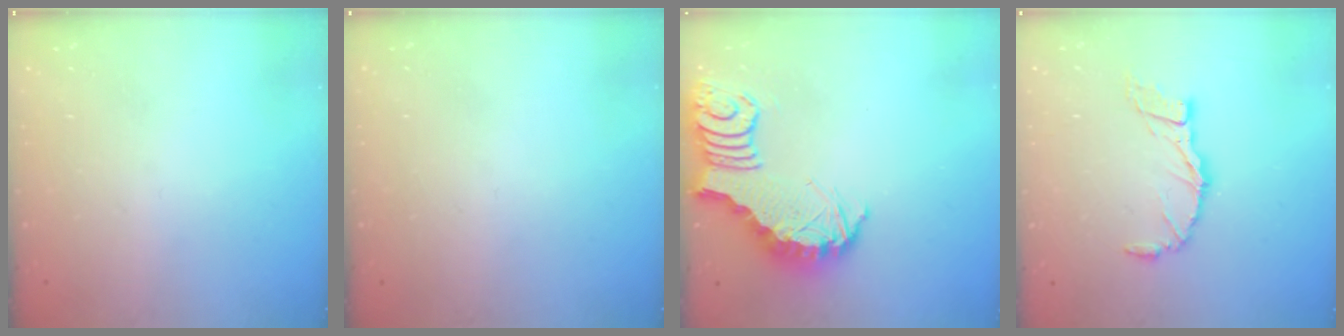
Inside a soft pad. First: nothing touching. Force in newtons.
{"total": 0.0}
{"total": 5.3, "press": 5.2, "slide": 0.8}
{"total": 9.5, "press": 9.4, "slide": 1.4}